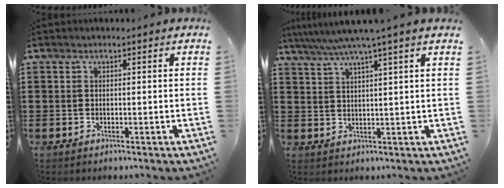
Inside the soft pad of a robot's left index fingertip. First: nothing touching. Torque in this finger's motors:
{"motor_torque": [1.10, -1.04, 0.70, 0.21]}